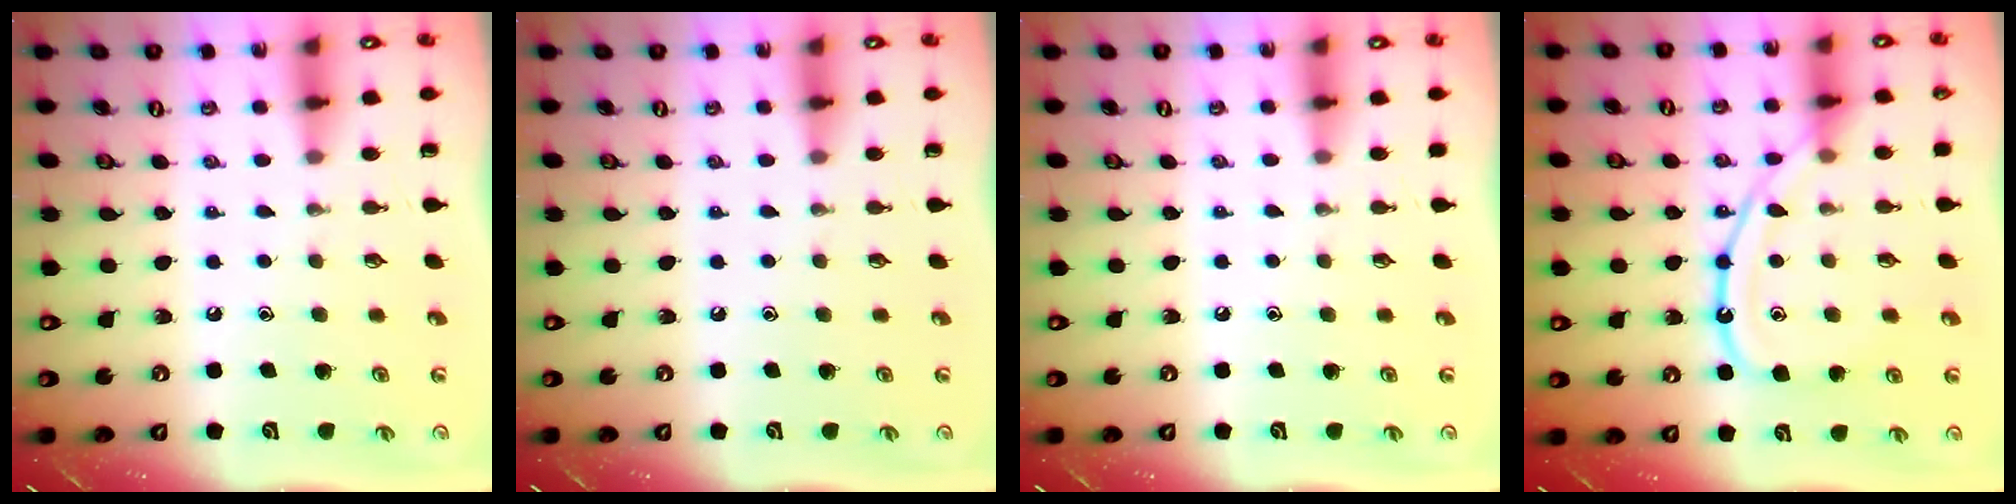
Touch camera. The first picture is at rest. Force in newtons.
{"total": 0.0}
{"total": 2.3, "press": 2.3, "slide": 0.4}
{"total": 13.2, "press": 13.2, "slide": 1.2}